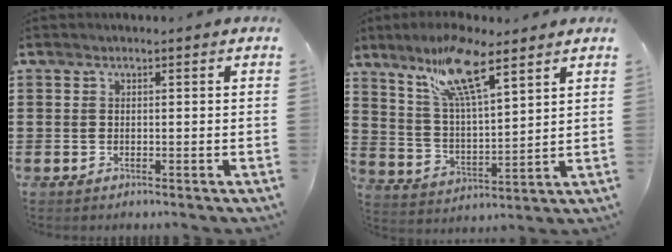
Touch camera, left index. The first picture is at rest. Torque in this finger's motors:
{"motor_torque": [1.09, -1.05, 0.70, 0.21]}